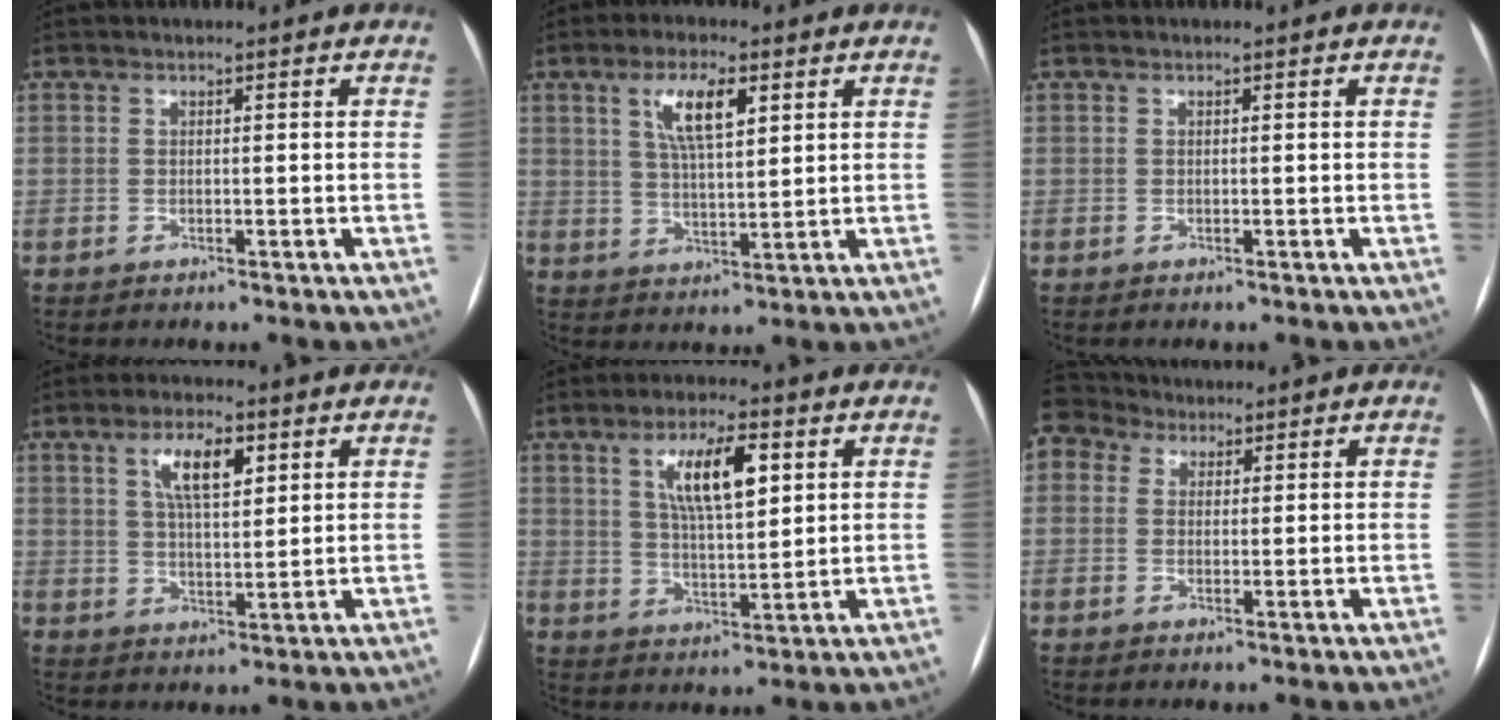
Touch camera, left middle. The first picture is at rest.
{"total": 7.4, "force": [3.3, 2.0, 6.3], "torque": [-0.119, 0.008, 0.062]}
{"total": 0.0}
{"total": 7.0, "force": [3.2, 2.4, 5.8], "torque": [-0.106, 0.010, 0.057]}
{"total": 9.2, "force": [3.7, 2.6, 8.1], "torque": [-0.145, 0.008, 0.068]}
{"total": 3.6, "force": [2.6, 2.4, 0.2], "torque": [-0.009, 0.026, 0.053]}